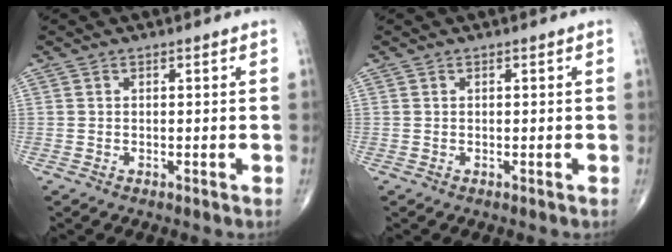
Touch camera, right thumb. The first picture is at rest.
{"total": 0.0}